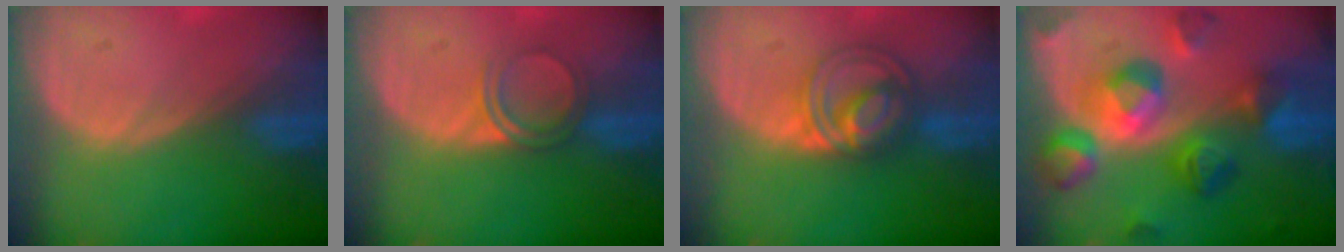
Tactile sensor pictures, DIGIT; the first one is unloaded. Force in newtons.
{"total": 3.6, "press": 3.3, "slide": 1.2}
{"total": 6.4, "press": 6.4, "slide": 0.3}
{"total": 11.4, "press": 11.4, "slide": 0.9}